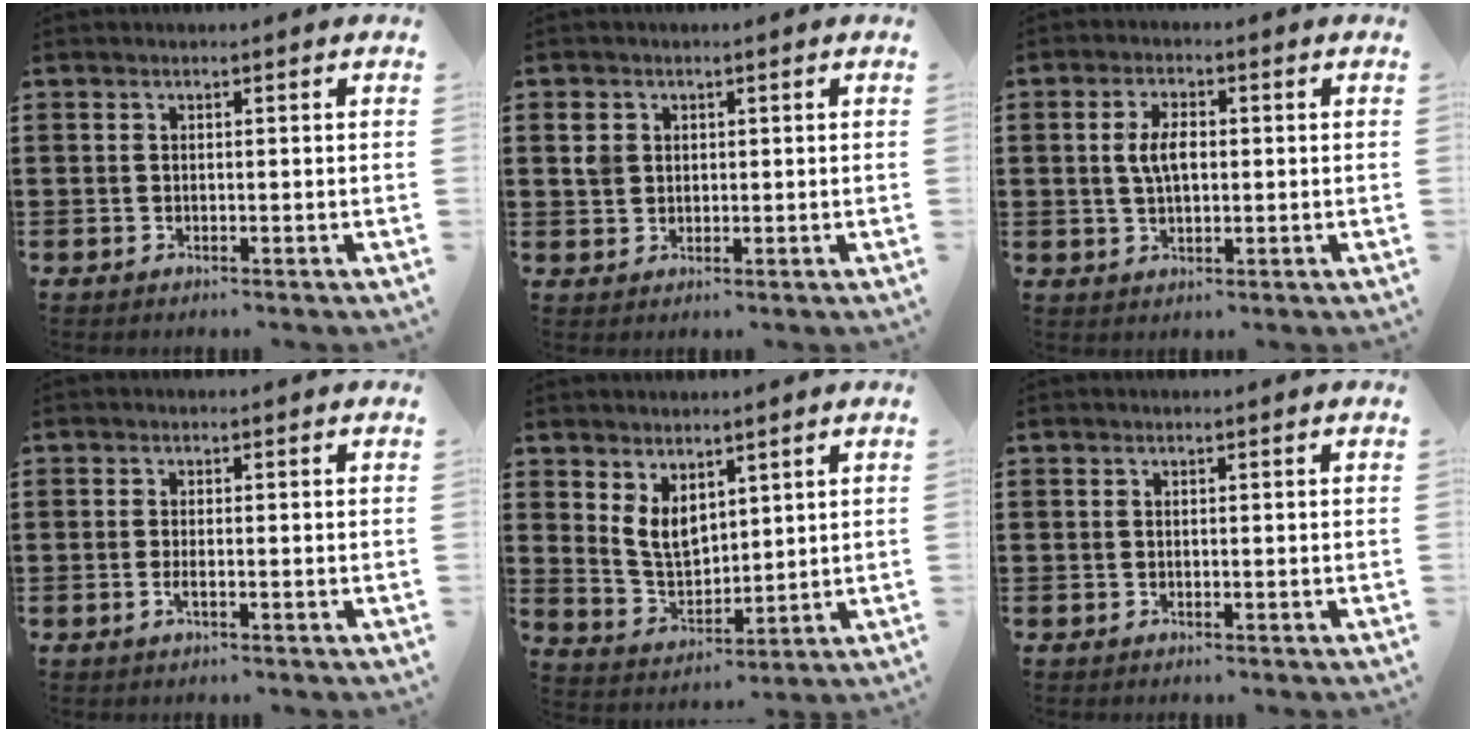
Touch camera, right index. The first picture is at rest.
{"total": 2.6, "force": [0.9, 2.2, 1.0], "torque": [-0.027, 0.009, 0.016]}
{"total": 4.6, "force": [0.4, 2.1, 4.1], "torque": [-0.089, 0.006, 0.002]}
{"total": 1.5, "force": [-0.5, 0.3, 1.4], "torque": [-0.032, -0.003, -0.011]}
{"total": 5.6, "force": [3.1, 3.5, 3.2], "torque": [-0.081, -0.003, 0.057]}
{"total": 0.0}